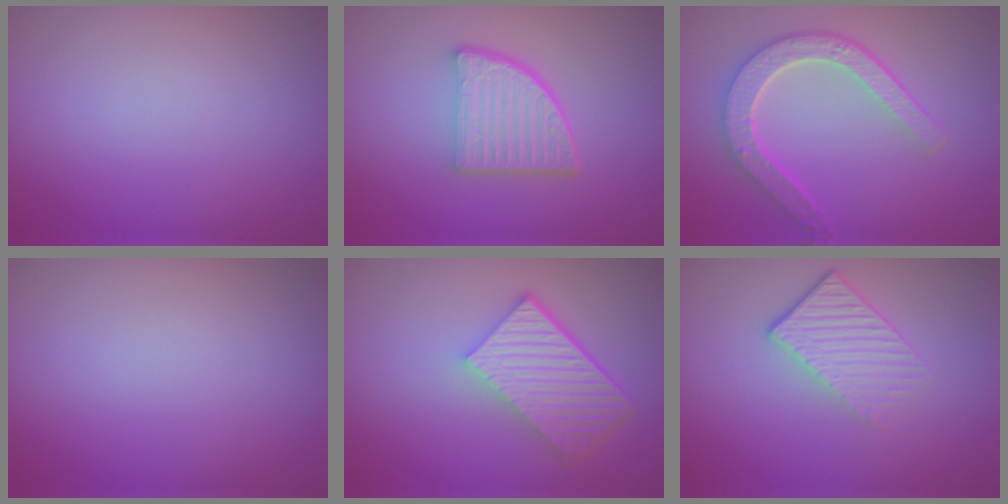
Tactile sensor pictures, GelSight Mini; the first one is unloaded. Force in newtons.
{"total": 5.2, "press": 3.7, "slide": 3.7}
{"total": 4.8, "press": 3.8, "slide": 2.9}
{"total": 0.0}
{"total": 6.5, "press": 4.6, "slide": 4.6}
{"total": 3.7, "press": 2.6, "slide": 2.6}